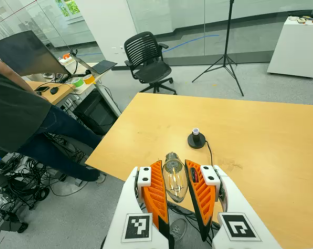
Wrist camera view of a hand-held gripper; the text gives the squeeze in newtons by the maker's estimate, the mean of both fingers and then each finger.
{"total": 11.2, "left": 10.6, "right": 11.8}